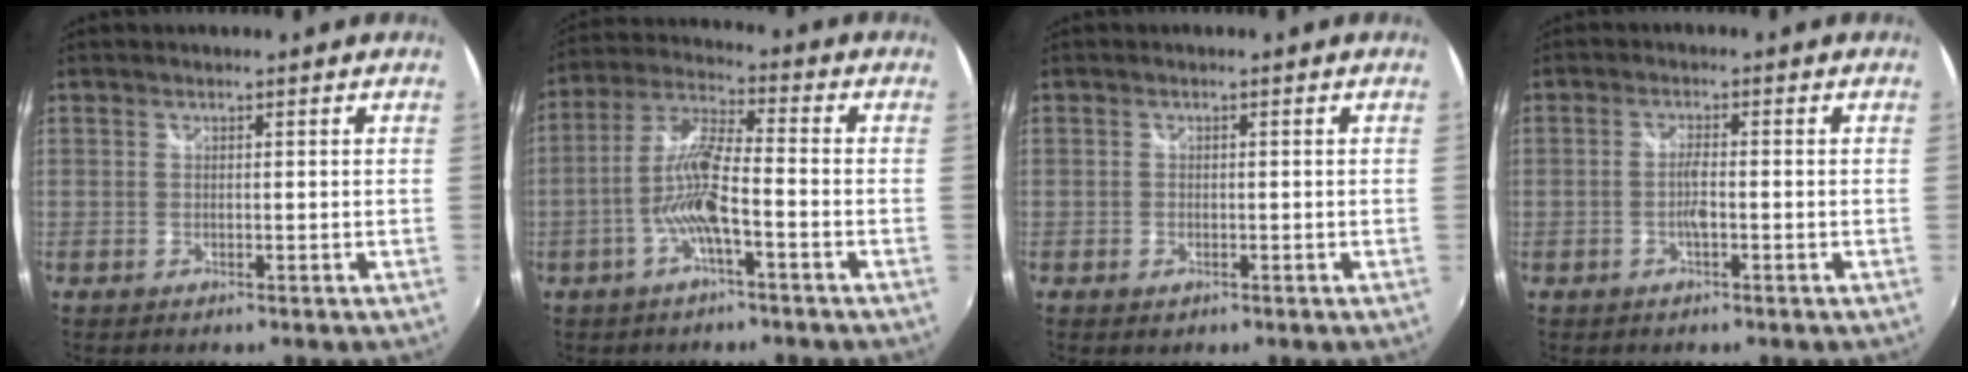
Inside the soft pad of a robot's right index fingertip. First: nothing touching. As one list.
[{"total": 9.1, "force": [-3.3, 1.2, 8.4], "torque": [-0.182, 0.005, -0.061]}, {"total": 1.2, "force": [-0.5, 1.0, 0.4], "torque": [-0.009, -0.004, -0.010]}, {"total": 2.5, "force": [-0.8, 0.3, 2.3], "torque": [-0.046, 0.001, -0.016]}]